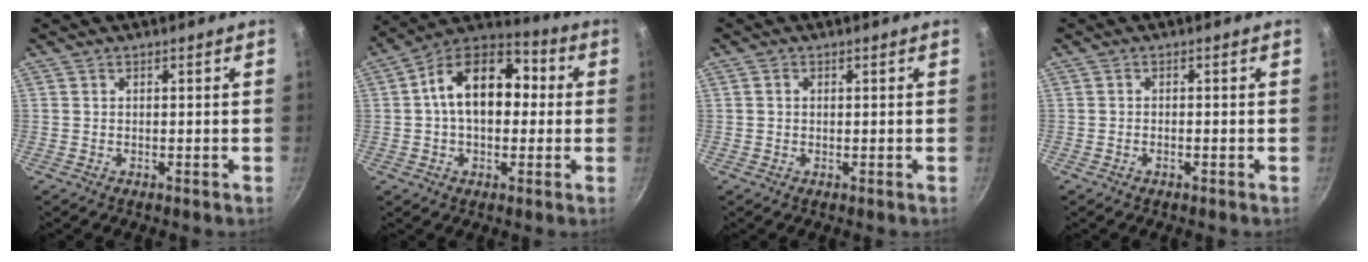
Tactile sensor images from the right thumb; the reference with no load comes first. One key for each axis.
{"total": 16.9, "fx": 1.6, "fy": 11.1, "fz": 12.6, "tx": -0.161, "ty": 0.037, "tz": 0.003}
{"total": 0.9, "fx": 0.2, "fy": 0.8, "fz": 0.4, "tx": -0.007, "ty": 0.005, "tz": 0.003}
{"total": 0.8, "fx": -0.5, "fy": 0.3, "fz": 0.6, "tx": -0.016, "ty": 0.006, "tz": -0.011}